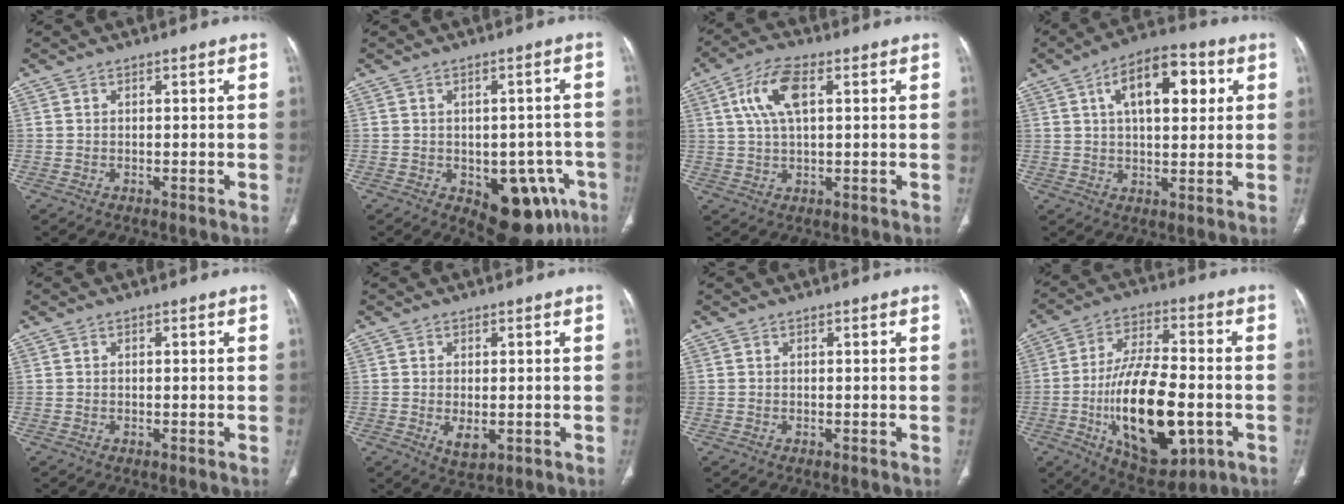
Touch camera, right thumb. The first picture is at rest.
{"total": 10.9, "force": [-4.4, 6.6, 7.5], "torque": [-0.049, 0.014, -0.044]}
{"total": 8.7, "force": [2.6, 3.8, 7.3], "torque": [-0.150, 0.010, 0.049]}
{"total": 13.6, "force": [4.3, 6.7, 11.1], "torque": [-0.150, 0.010, 0.064]}
{"total": 0.0}
{"total": 3.7, "force": [-0.7, 1.9, 3.1], "torque": [-0.050, -0.009, -0.003]}
{"total": 0.0}
{"total": 21.5, "force": [-5.2, 9.9, 18.4], "torque": [-0.300, 0.016, -0.073]}